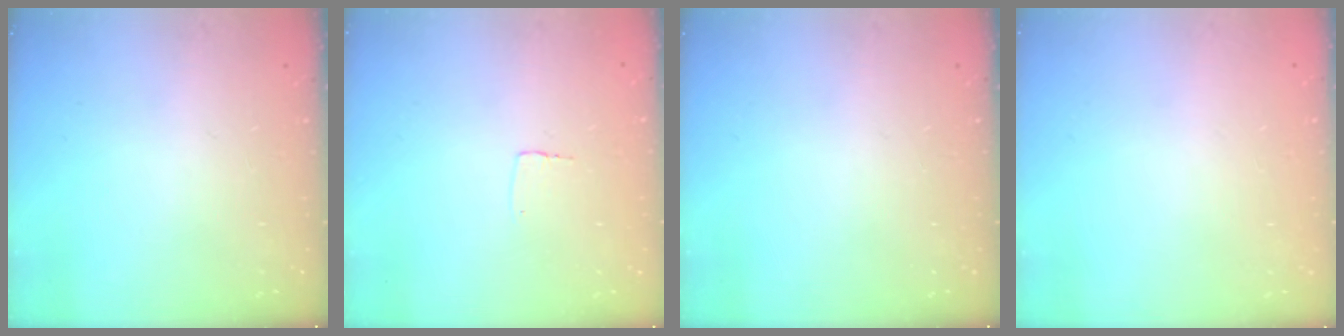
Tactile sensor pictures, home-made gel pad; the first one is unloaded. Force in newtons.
{"total": 2.6, "press": 2.6, "slide": 0.1}
{"total": 0.0}
{"total": 0.5, "press": 0.5, "slide": 0.1}